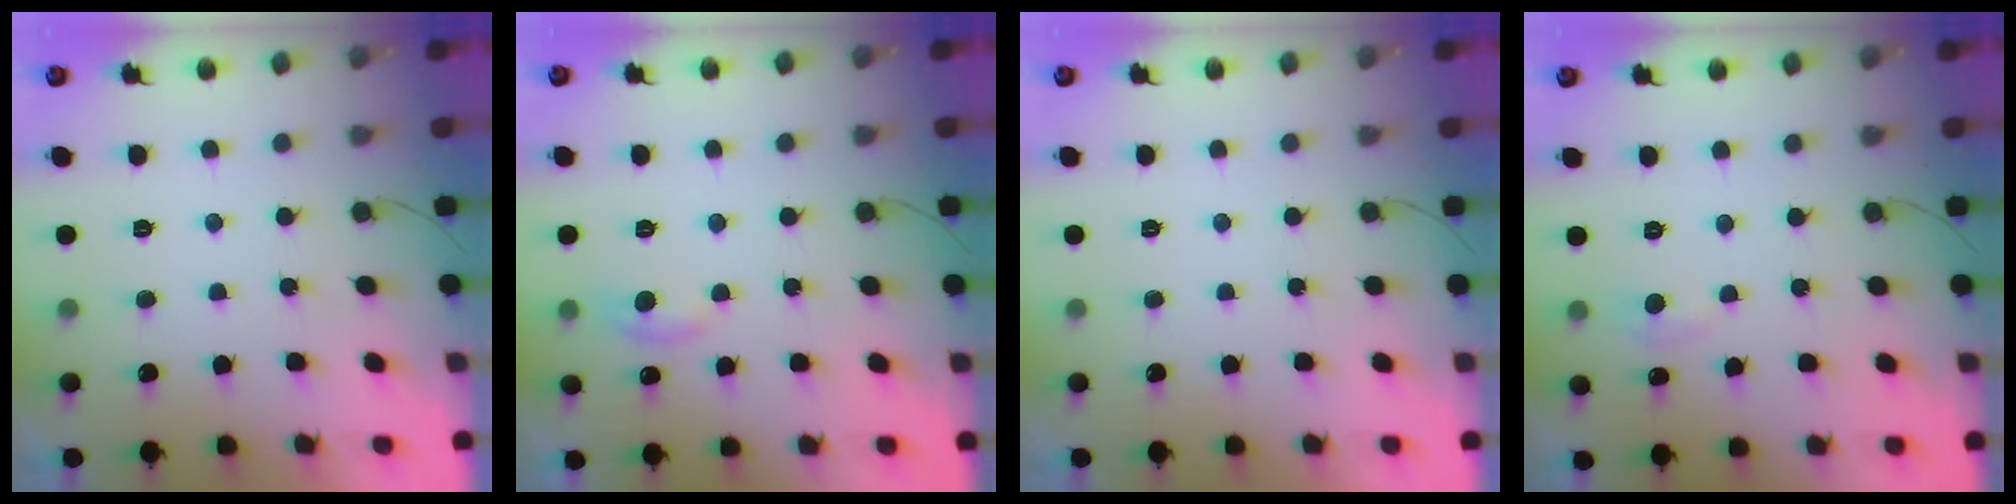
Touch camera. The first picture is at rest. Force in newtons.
{"total": 5.2, "press": 5.1, "slide": 0.7}
{"total": 0.0}
{"total": 4.8, "press": 4.8, "slide": 0.6}